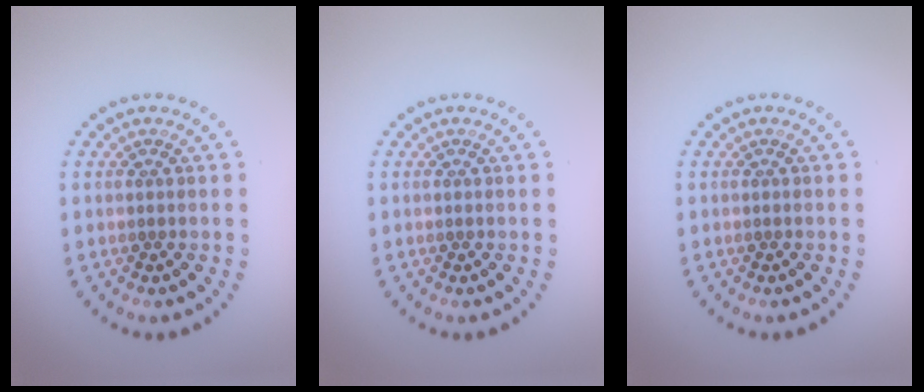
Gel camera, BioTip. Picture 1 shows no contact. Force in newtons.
{"total": 0.0}
{"total": 0.0}